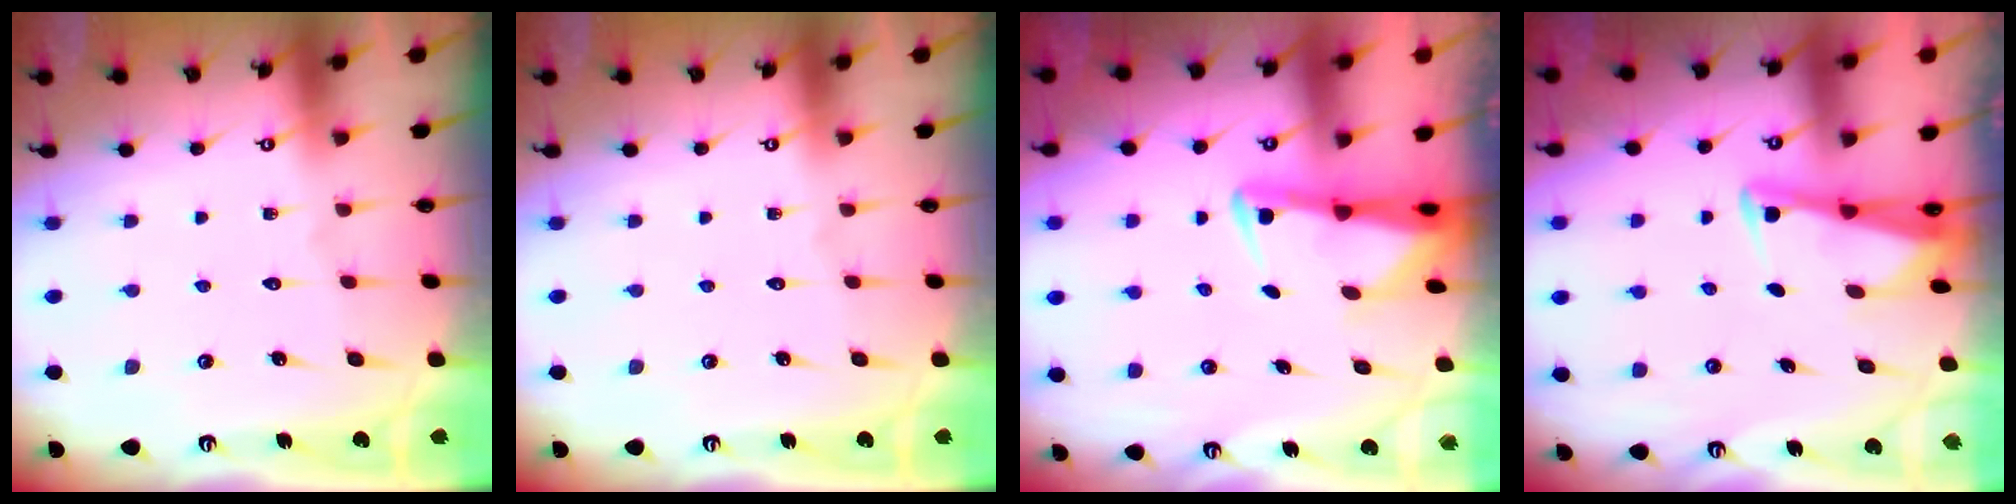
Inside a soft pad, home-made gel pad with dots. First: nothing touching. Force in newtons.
{"total": 0.0}
{"total": 3.2, "press": 3.1, "slide": 0.7}
{"total": 2.9, "press": 2.9, "slide": 0.2}